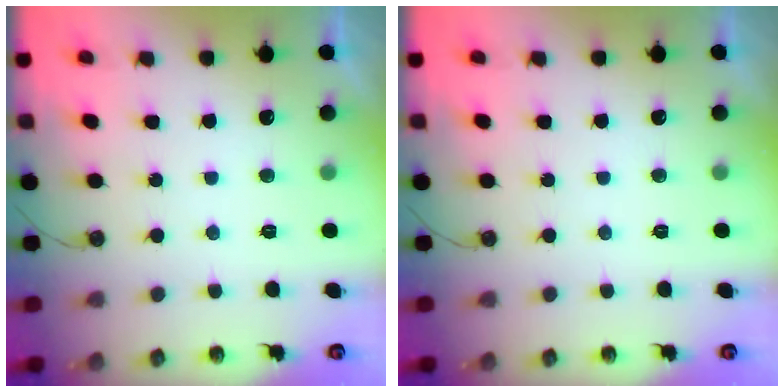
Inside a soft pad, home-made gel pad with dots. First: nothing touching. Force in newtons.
{"total": 0.0}